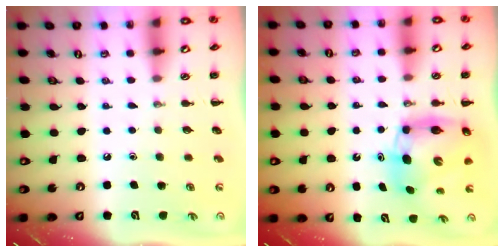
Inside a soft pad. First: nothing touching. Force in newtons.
{"total": 7.8, "press": 7.5, "slide": 2.0}